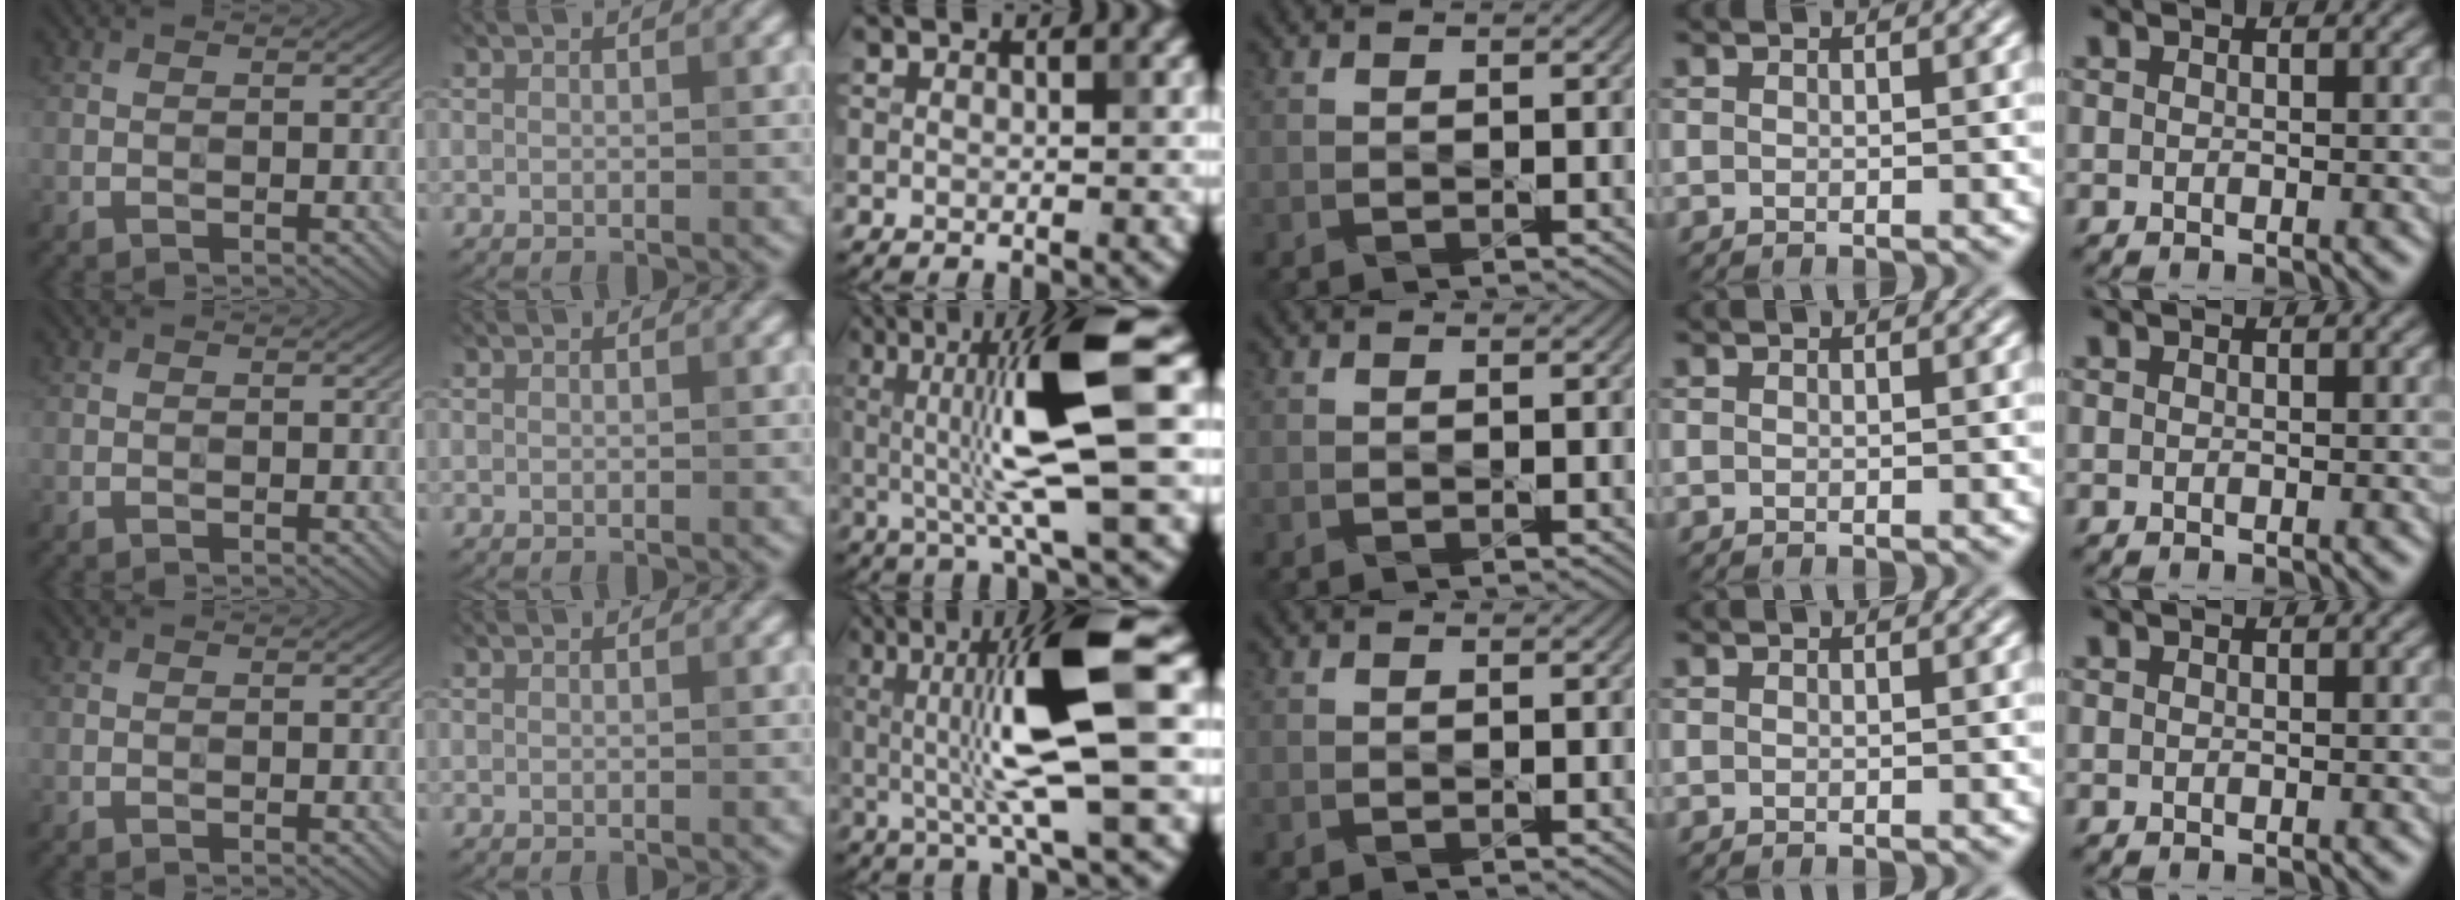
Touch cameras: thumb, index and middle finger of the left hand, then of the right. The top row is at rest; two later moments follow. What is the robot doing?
{"motion": "dispense", "object": "spray bottle"}